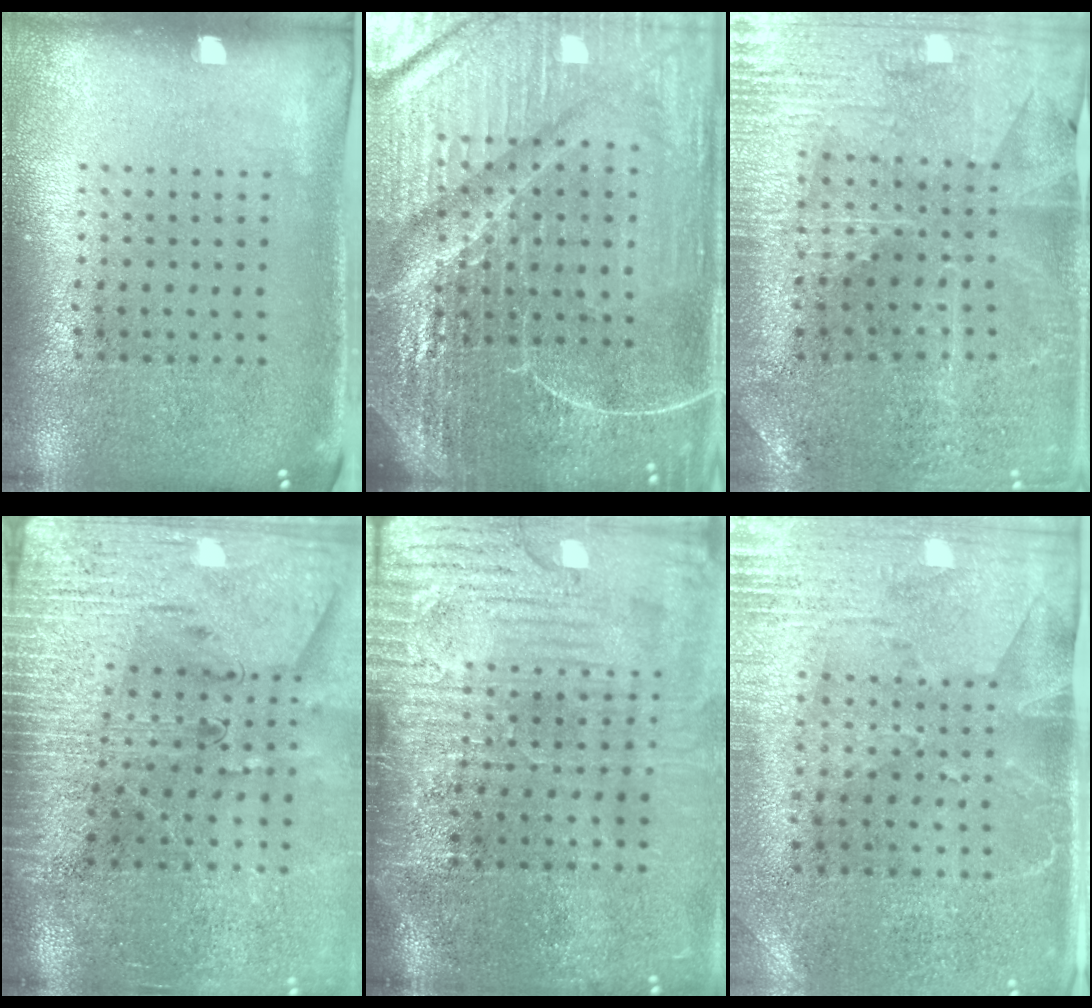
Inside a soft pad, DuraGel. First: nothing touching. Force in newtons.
{"total": 6.9, "press": 6.0, "slide": 3.4}
{"total": 1.7, "press": 1.7, "slide": 0.3}
{"total": 3.6, "press": 3.0, "slide": 2.0}
{"total": 4.6, "press": 4.0, "slide": 2.3}
{"total": 2.7, "press": 2.3, "slide": 1.5}